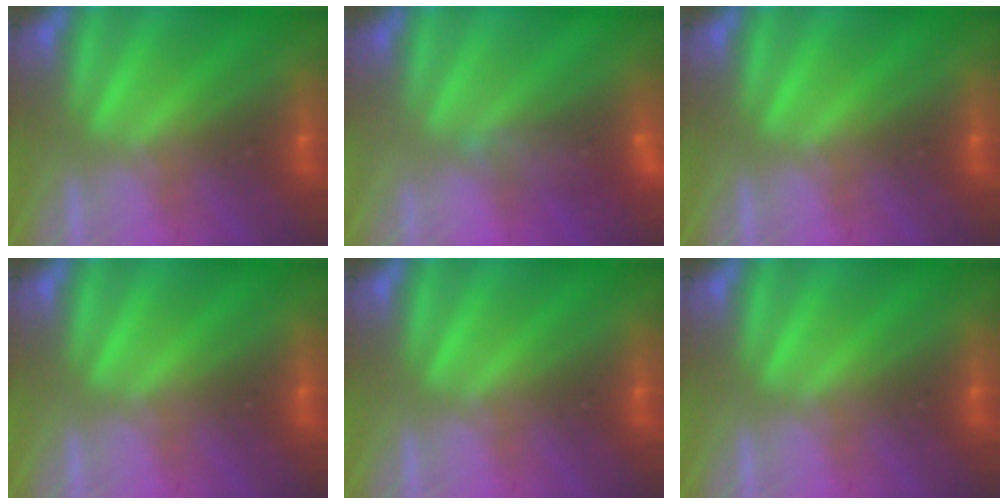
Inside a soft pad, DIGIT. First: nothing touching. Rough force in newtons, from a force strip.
{"total": 9.3}
{"total": 0.0}
{"total": 0.0}
{"total": 0.0}
{"total": 0.0}